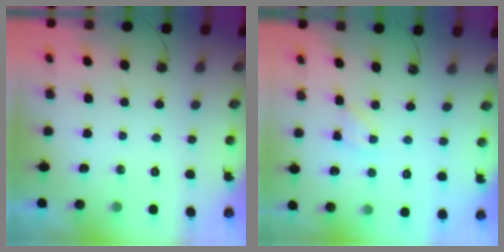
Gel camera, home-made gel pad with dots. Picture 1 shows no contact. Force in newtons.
{"total": 2.6, "press": 2.6, "slide": 0.4}